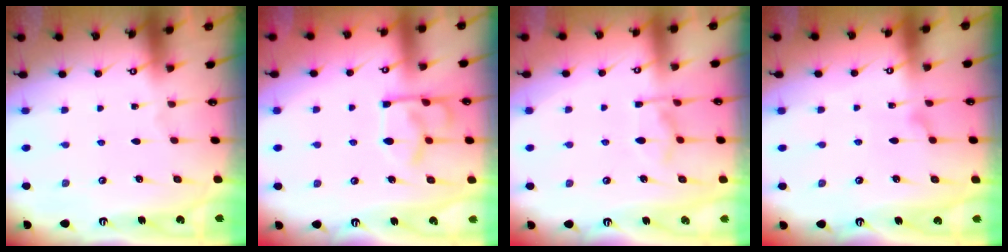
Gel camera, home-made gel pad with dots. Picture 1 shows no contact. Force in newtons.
{"total": 8.9, "press": 8.8, "slide": 1.2}
{"total": 8.4, "press": 8.3, "slide": 1.1}
{"total": 3.1, "press": 3.1, "slide": 0.4}